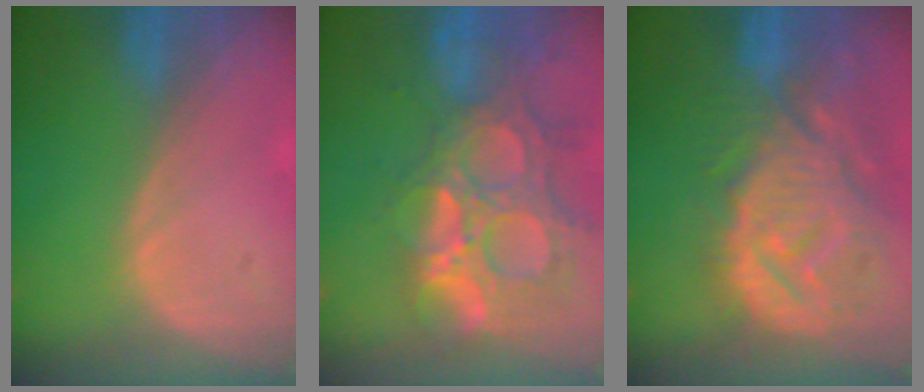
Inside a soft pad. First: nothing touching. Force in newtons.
{"total": 14.8, "press": 12.3, "slide": 8.2}
{"total": 13.8, "press": 12.0, "slide": 6.9}